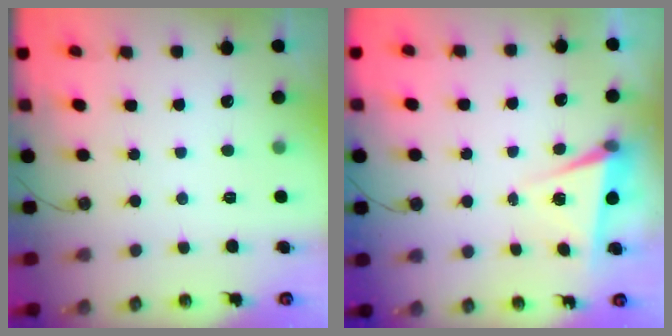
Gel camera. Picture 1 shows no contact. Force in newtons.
{"total": 5.3, "press": 4.0, "slide": 3.6}